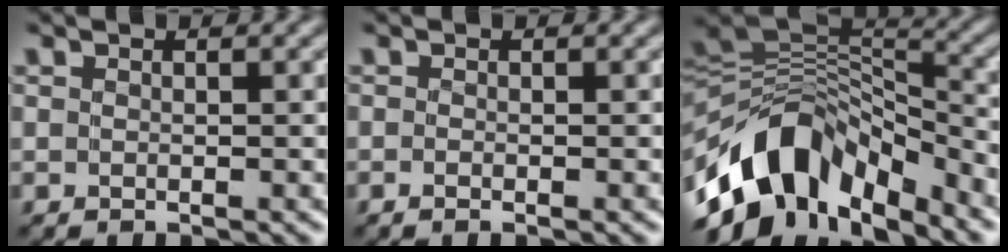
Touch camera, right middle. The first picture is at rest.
{"total": 0.8, "force": [-0.3, 0.3, 0.6], "torque": [-0.010, -0.002, -0.005]}
{"total": 11.1, "force": [-6.4, 6.6, 6.3], "torque": [-0.109, 0.012, -0.118]}